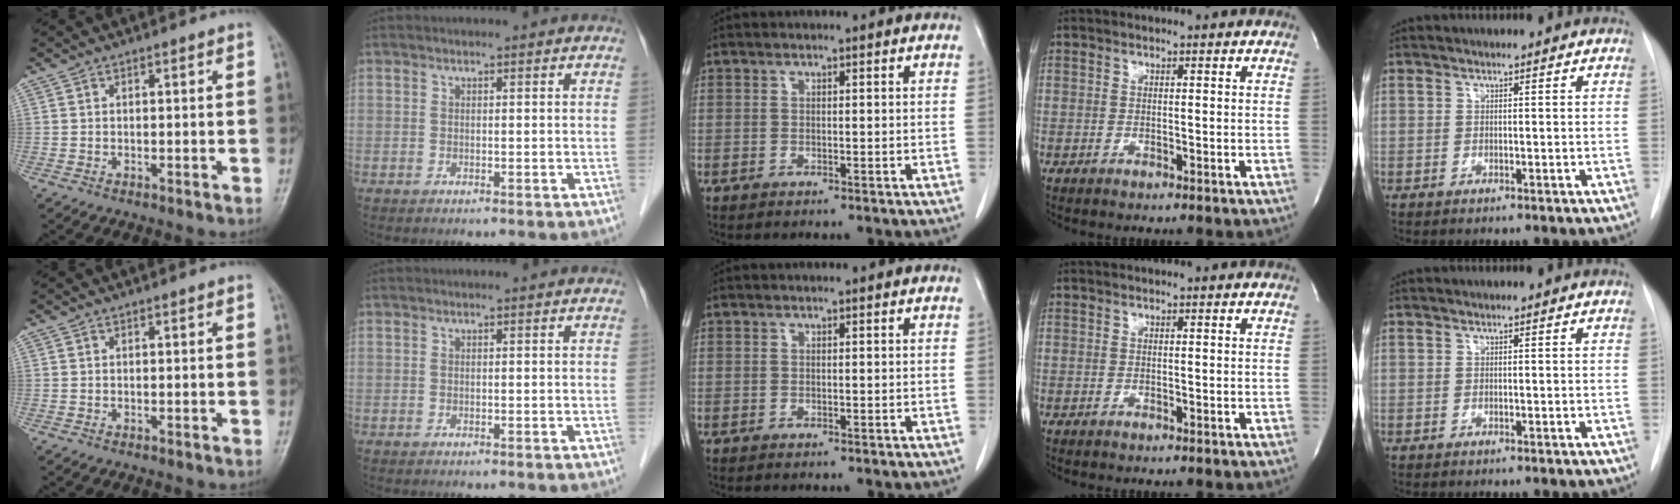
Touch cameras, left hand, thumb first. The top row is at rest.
{}